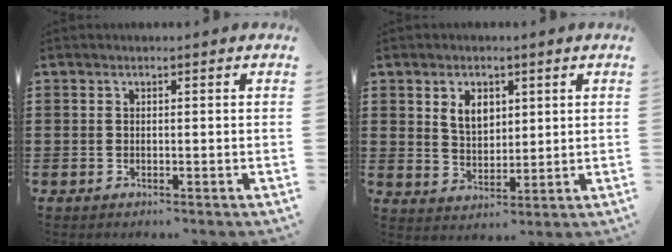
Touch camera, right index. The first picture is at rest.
{"total": 4.6, "force": [2.0, 3.1, 2.8], "torque": [-0.059, 0.009, 0.033]}